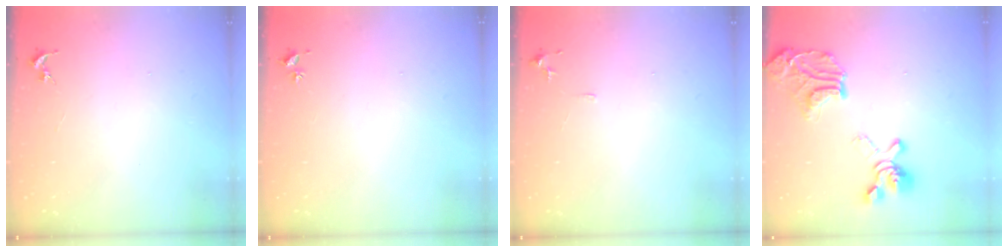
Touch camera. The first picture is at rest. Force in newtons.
{"total": 2.0, "press": 2.0, "slide": 0.3}
{"total": 5.7, "press": 5.6, "slide": 0.6}
{"total": 20.9, "press": 20.8, "slide": 2.0}